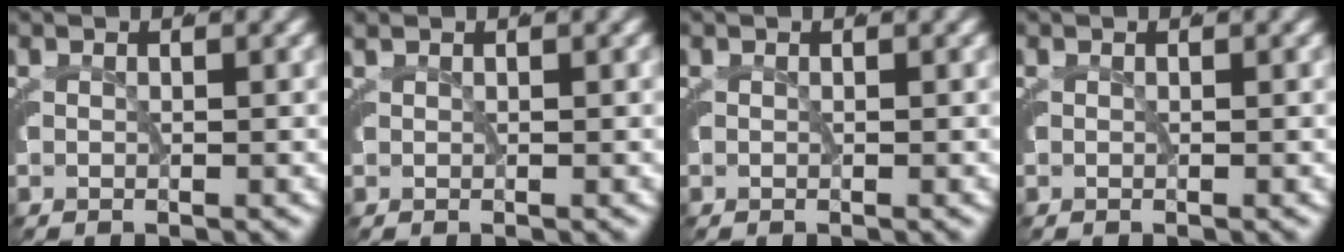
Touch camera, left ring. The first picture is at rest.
{"total": 0.8, "force": [0.7, -0.1, 0.2], "torque": [-0.002, 0.003, 0.015]}
{"total": 0.0}
{"total": 0.0}